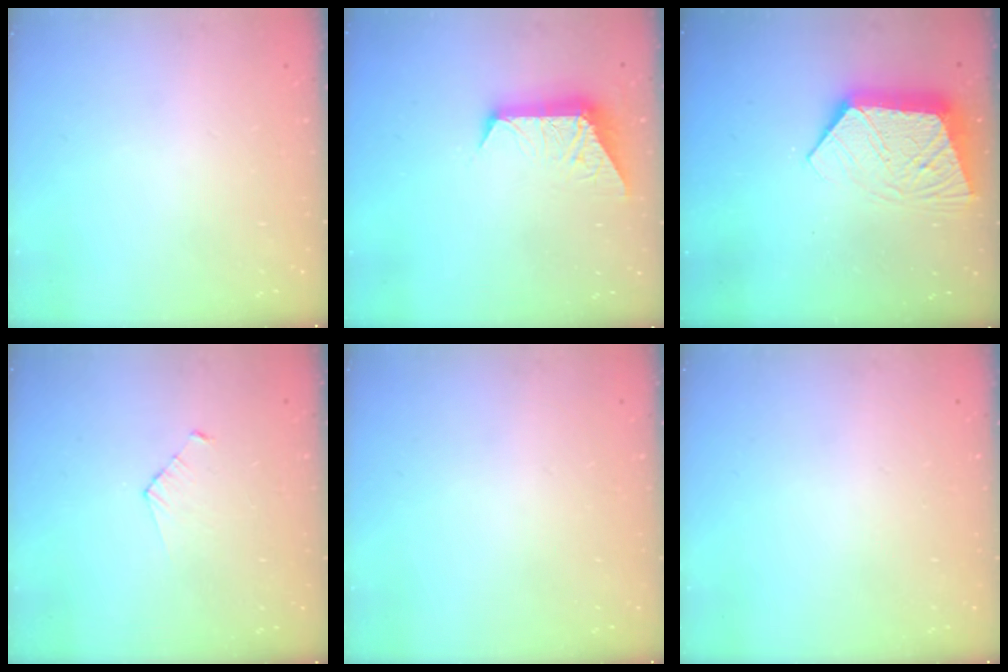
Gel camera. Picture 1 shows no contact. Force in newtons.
{"total": 10.7, "press": 10.7, "slide": 0.6}
{"total": 12.3, "press": 12.2, "slide": 1.0}
{"total": 3.2, "press": 3.2, "slide": 0.3}
{"total": 0.0}
{"total": 0.0}